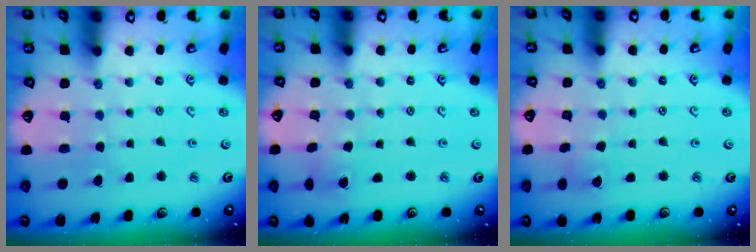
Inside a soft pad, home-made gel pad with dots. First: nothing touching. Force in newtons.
{"total": 1.9, "press": 1.9, "slide": 0.0}
{"total": 1.4, "press": 1.4, "slide": 0.1}